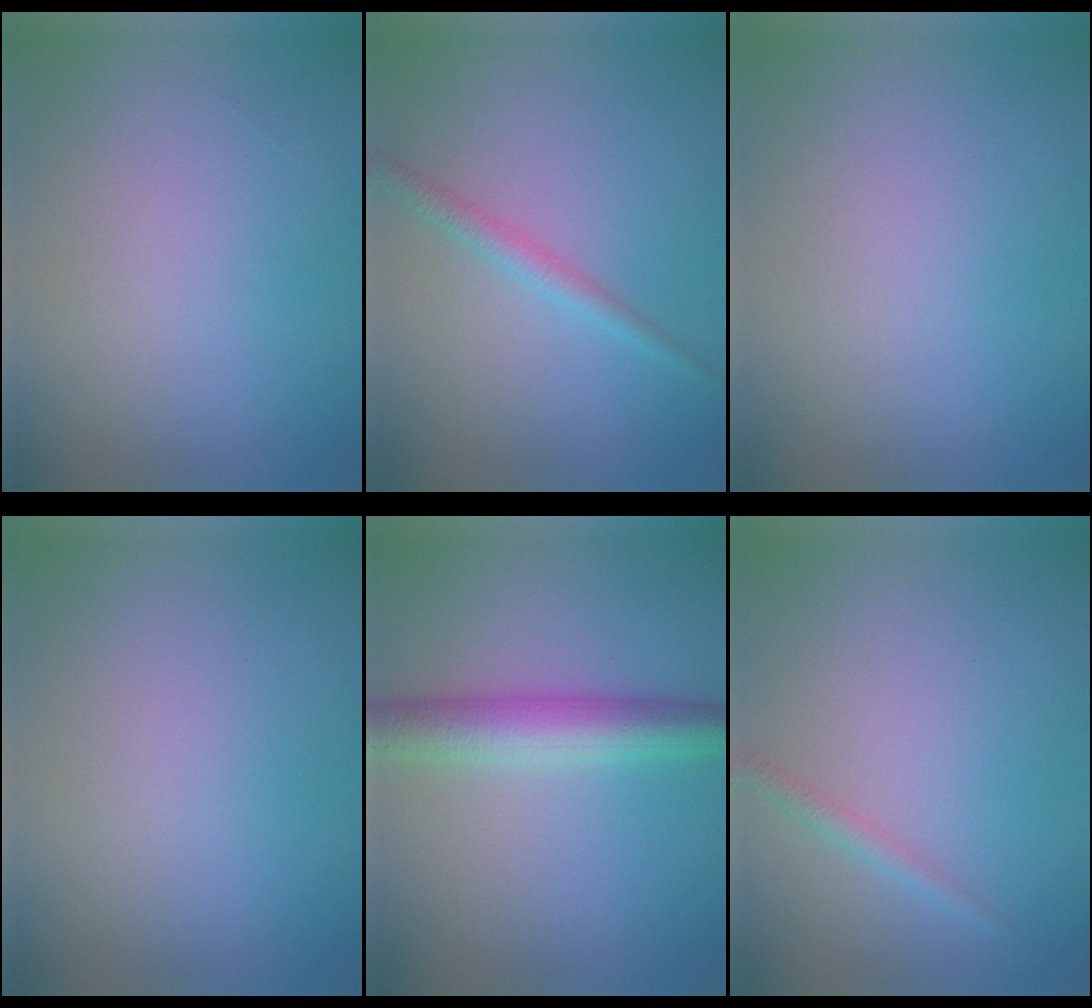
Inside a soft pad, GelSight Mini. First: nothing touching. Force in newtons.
{"total": 1.8, "press": 1.8, "slide": 0.0}
{"total": 0.0}
{"total": 0.0}
{"total": 5.0, "press": 5.0, "slide": 0.1}
{"total": 1.2, "press": 1.2, "slide": 0.1}